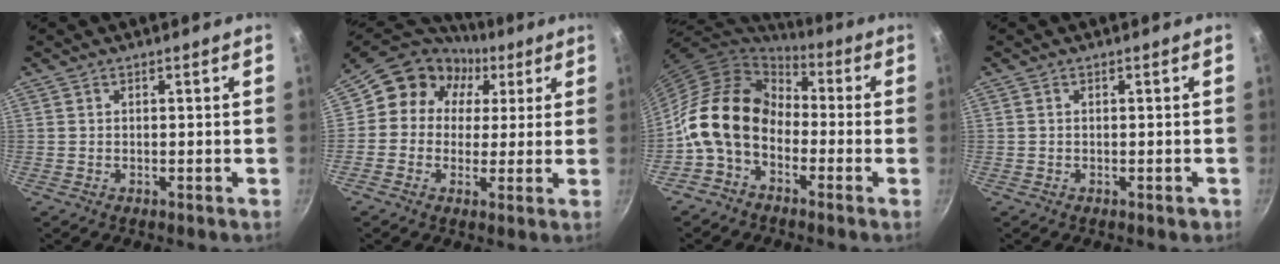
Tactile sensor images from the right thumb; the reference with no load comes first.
{"total": 13.1, "force": [3.6, 11.5, 5.2], "torque": [-0.067, 0.018, 0.035]}
{"total": 14.7, "force": [-3.0, 10.7, 9.6], "torque": [-0.148, 0.046, -0.080]}
{"total": 0.9, "force": [-0.4, 0.4, 0.8], "torque": [-0.008, 0.002, -0.004]}